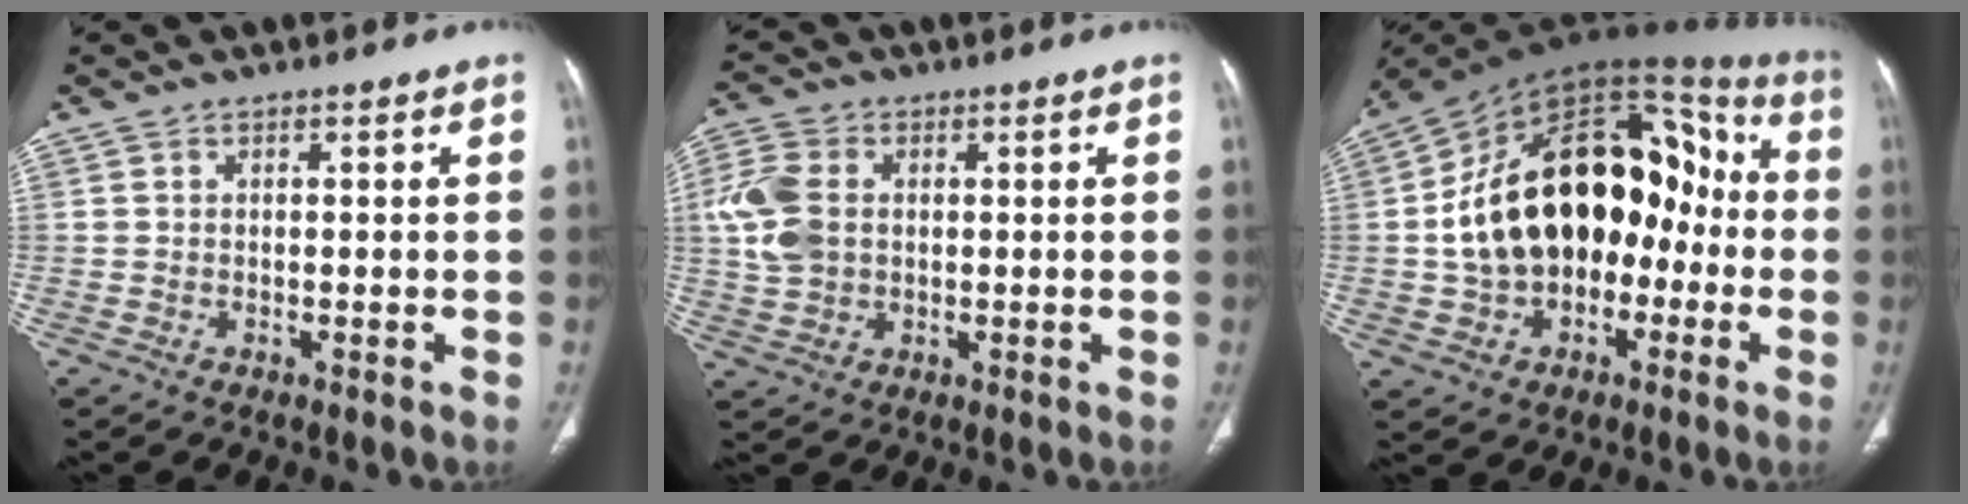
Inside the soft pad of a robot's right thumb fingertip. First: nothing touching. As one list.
[{"total": 9.0, "force": [0.9, 6.6, 6.1], "torque": [-0.140, 0.008, 0.018]}, {"total": 25.2, "force": [-2.3, 16.6, 18.8], "torque": [-0.281, 0.054, -0.038]}]